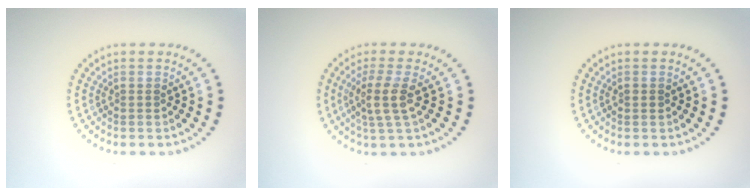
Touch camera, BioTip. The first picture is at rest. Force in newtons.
{"total": 2.9, "press": 2.3, "slide": 1.8}
{"total": 0.6, "press": 0.6, "slide": 0.1}